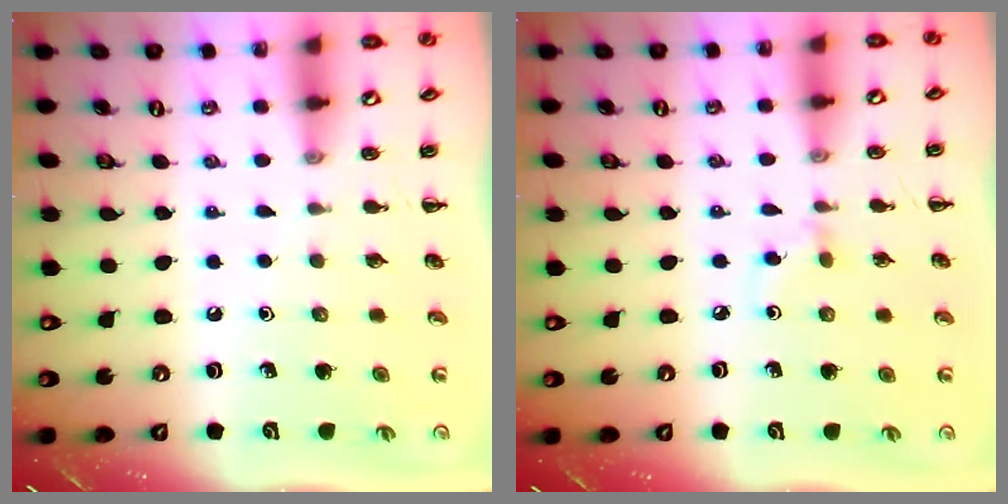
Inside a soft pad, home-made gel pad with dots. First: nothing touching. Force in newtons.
{"total": 2.6, "press": 2.3, "slide": 1.1}